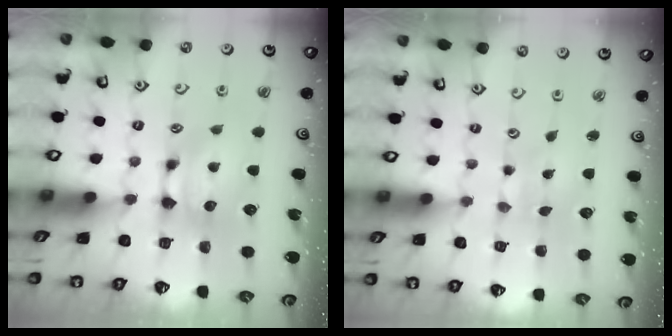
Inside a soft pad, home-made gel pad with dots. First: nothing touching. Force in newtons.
{"total": 4.1, "press": 4.1, "slide": 0.2}